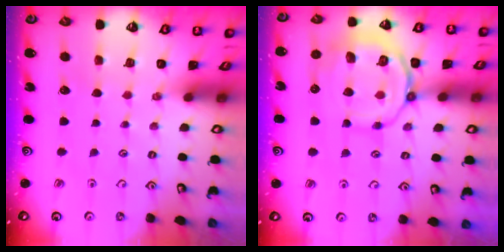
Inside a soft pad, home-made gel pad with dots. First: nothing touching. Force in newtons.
{"total": 13.3, "press": 13.2, "slide": 1.3}